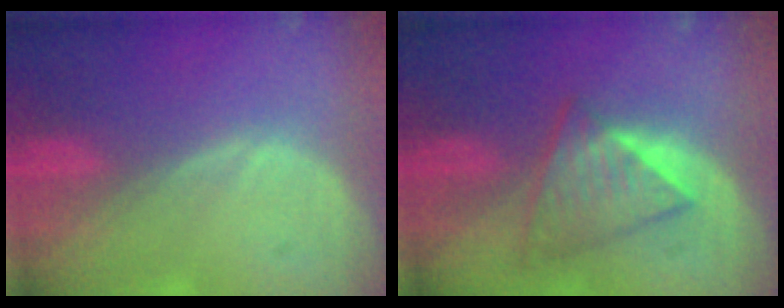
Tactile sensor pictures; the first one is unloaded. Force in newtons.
{"total": 6.1, "press": 6.1, "slide": 0.3}